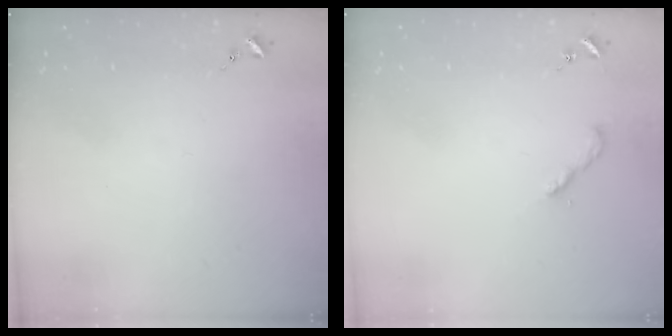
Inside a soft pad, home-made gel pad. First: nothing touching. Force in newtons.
{"total": 2.2, "press": 2.2, "slide": 0.2}